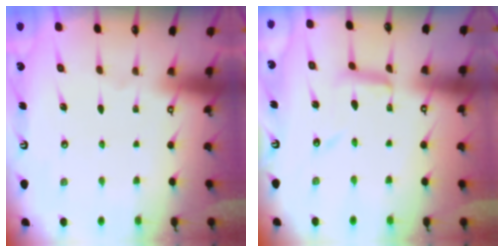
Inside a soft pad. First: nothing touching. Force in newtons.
{"total": 8.4, "press": 8.3, "slide": 0.4}